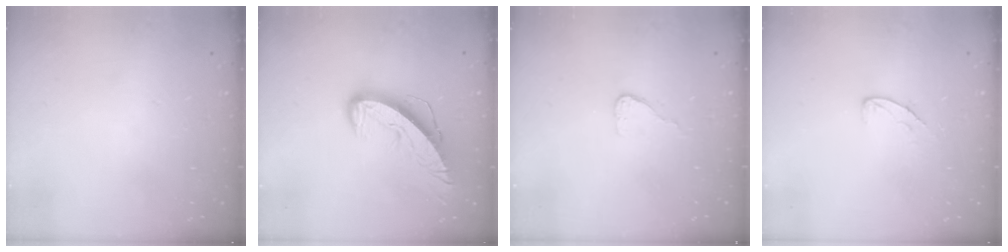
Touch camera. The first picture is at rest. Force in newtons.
{"total": 11.0, "press": 11.0, "slide": 1.3}
{"total": 4.4, "press": 4.4, "slide": 0.3}
{"total": 7.0, "press": 7.0, "slide": 0.6}